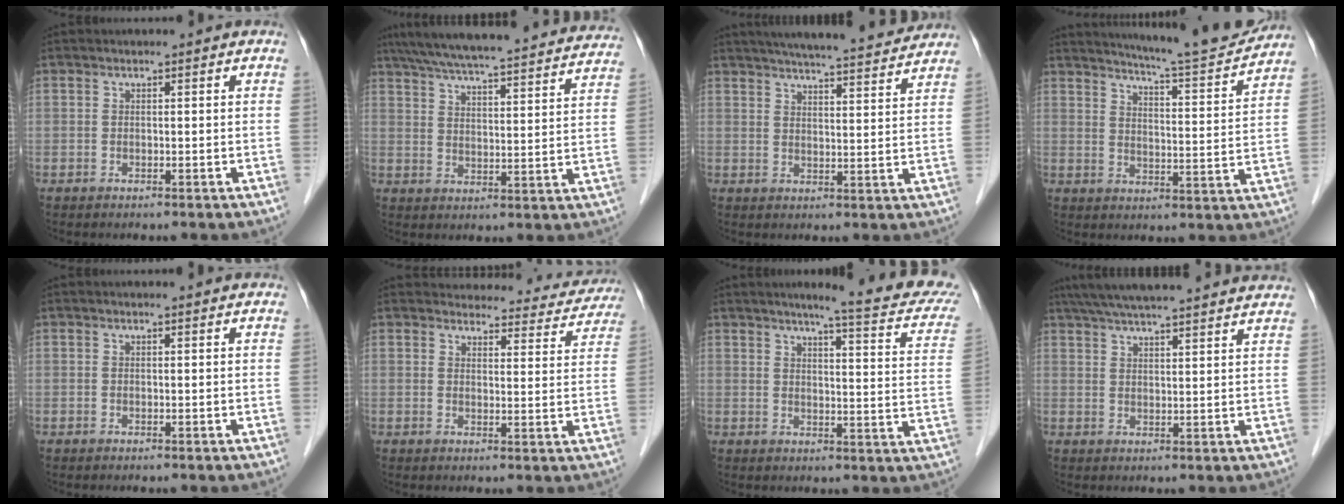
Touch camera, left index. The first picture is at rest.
{"total": 29.3, "force": [26.9, 2.7, 11.4], "torque": [-0.191, -0.009, 0.344]}
{"total": 17.4, "force": [15.8, 1.3, 7.0], "torque": [-0.106, 0.013, 0.210]}
{"total": 14.1, "force": [13.3, -0.4, 4.7], "torque": [-0.077, -0.024, 0.180]}
{"total": 2.1, "force": [2.0, 0.0, 0.6], "torque": [-0.012, 0.008, 0.020]}
{"total": 16.2, "force": [15.4, 4.3, 2.5], "torque": [0.004, -0.030, 0.154]}
{"total": 15.4, "force": [12.9, 0.9, 8.2], "torque": [-0.094, -0.032, 0.137]}
{"total": 22.3, "force": [20.1, 1.4, 9.5], "torque": [-0.158, 0.029, 0.267]}